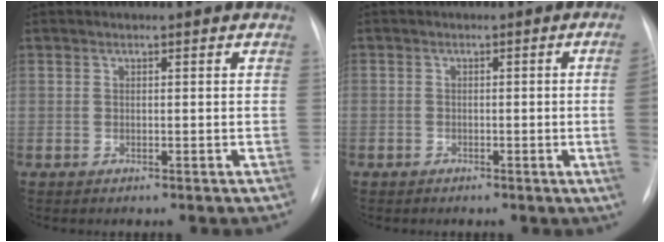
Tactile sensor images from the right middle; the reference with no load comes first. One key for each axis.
{"total": 3.9, "fx": -0.8, "fy": -0.8, "fz": 3.7, "tx": -0.042, "ty": -0.002, "tz": -0.014}